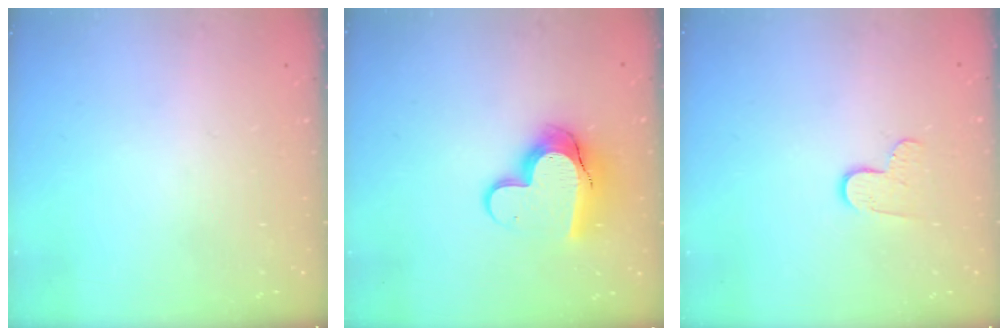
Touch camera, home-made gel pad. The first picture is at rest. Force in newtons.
{"total": 11.8, "press": 11.8, "slide": 1.0}
{"total": 7.0, "press": 7.0, "slide": 0.6}